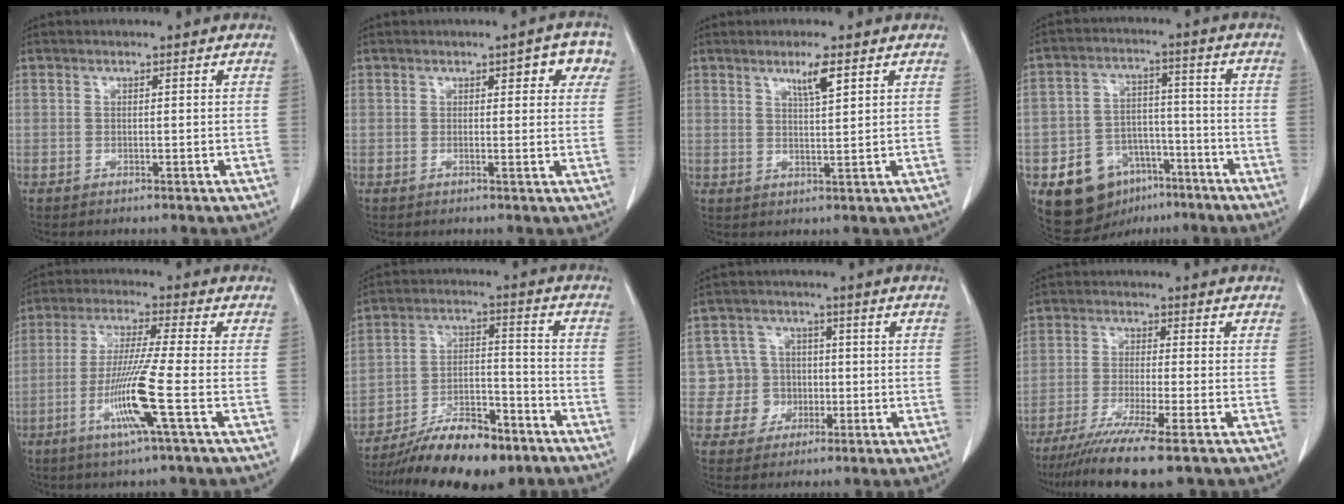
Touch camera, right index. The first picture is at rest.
{"total": 4.8, "force": [2.1, 1.4, 4.1], "torque": [-0.037, 0.009, 0.017]}
{"total": 3.7, "force": [2.1, -0.1, 3.0], "torque": [-0.054, -0.006, 0.038]}
{"total": 11.2, "force": [-6.2, 8.1, 4.5], "torque": [-0.073, 0.028, -0.092]}
{"total": 10.3, "force": [-3.6, -1.4, 9.5], "torque": [-0.189, -0.019, -0.074]}
{"total": 14.0, "force": [-10.7, 4.3, 7.9], "torque": [-0.121, 0.015, -0.182]}
{"total": 5.8, "force": [-0.8, 5.7, 0.2], "torque": [0.009, 0.017, -0.010]}
{"total": 10.3, "force": [-7.4, -0.5, 7.1], "torque": [-0.115, -0.029, -0.121]}